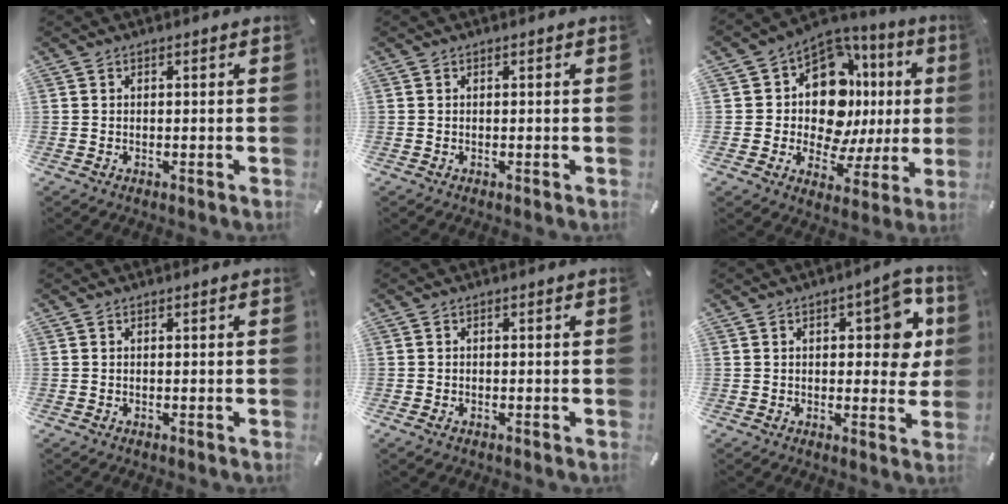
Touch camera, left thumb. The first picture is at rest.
{"total": 0.0}
{"total": 15.1, "force": [3.3, 11.4, 9.4], "torque": [-0.151, -0.037, 0.066]}
{"total": 0.0}
{"total": 1.0, "force": [-0.4, 0.6, 0.7], "torque": [-0.013, 0.001, -0.009]}
{"total": 10.7, "force": [2.6, 5.3, 8.9], "torque": [-0.104, -0.008, 0.037]}